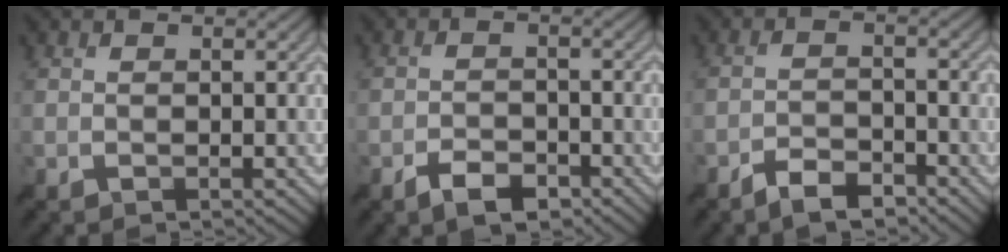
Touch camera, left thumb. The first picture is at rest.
{"total": 3.7, "force": [-2.8, 1.6, 1.9], "torque": [-0.033, -0.003, -0.051]}
{"total": 4.0, "force": [-3.5, 1.2, 1.8], "torque": [-0.034, 0.000, -0.065]}